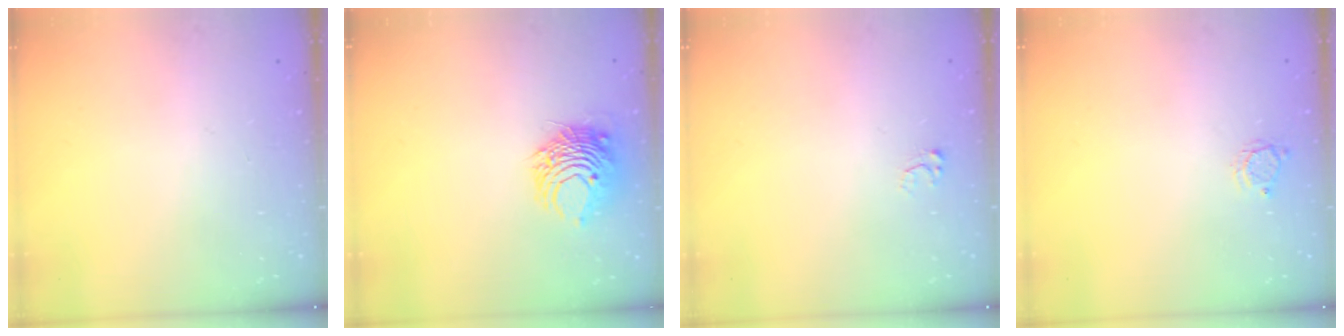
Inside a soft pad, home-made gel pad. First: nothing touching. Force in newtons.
{"total": 8.3, "press": 8.2, "slide": 0.3}
{"total": 3.1, "press": 3.1, "slide": 0.2}
{"total": 3.0, "press": 3.0, "slide": 0.3}